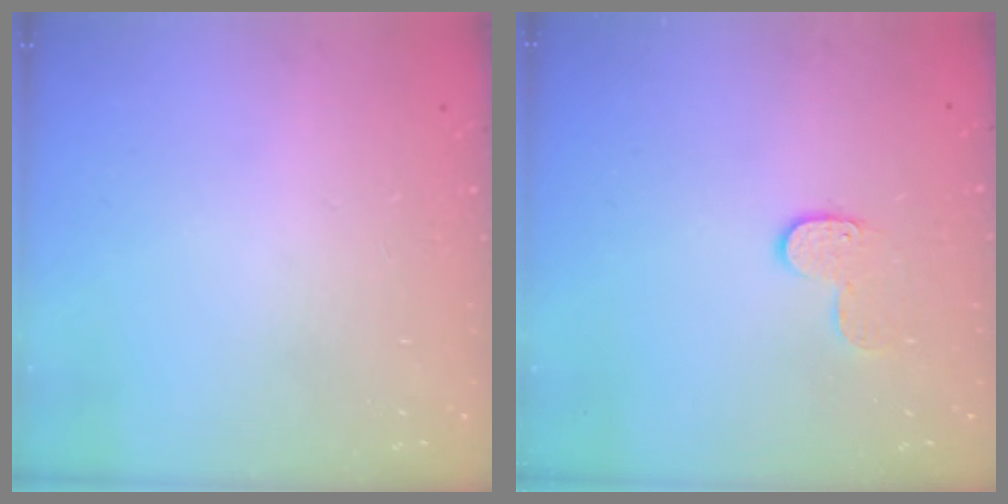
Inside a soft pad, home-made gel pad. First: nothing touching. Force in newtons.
{"total": 6.1, "press": 6.1, "slide": 0.2}